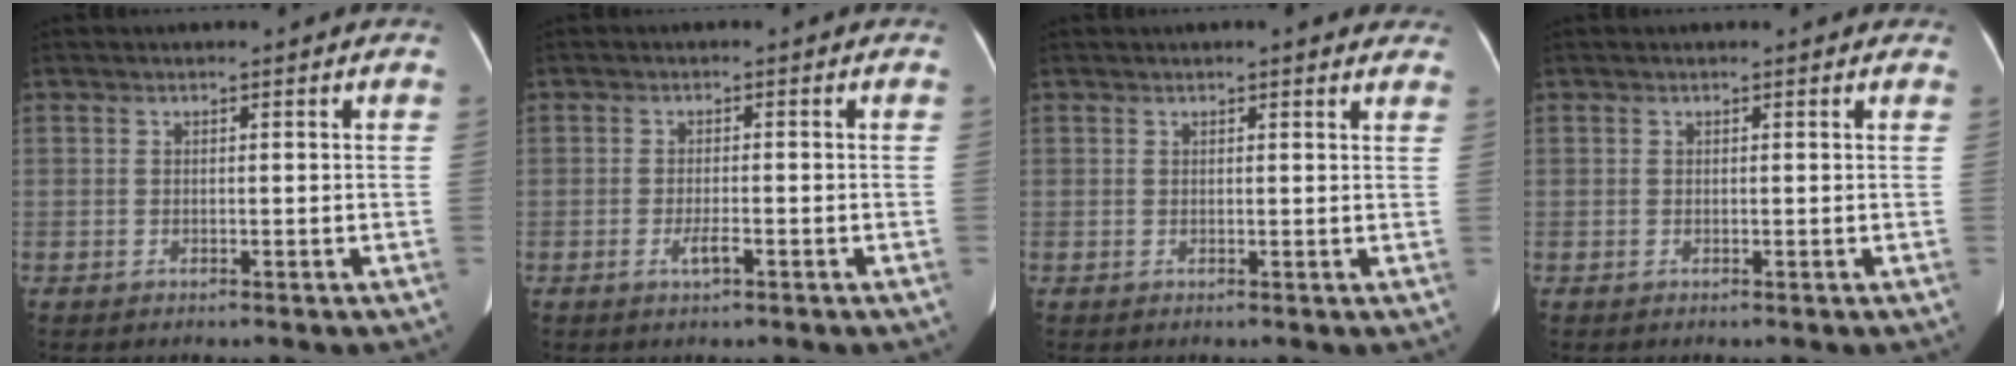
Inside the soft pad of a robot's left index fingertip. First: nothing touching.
{"total": 2.0, "force": [-1.0, 0.3, 1.7], "torque": [-0.036, -0.002, -0.017]}
{"total": 4.8, "force": [4.2, 1.0, 2.1], "torque": [-0.014, 0.010, 0.035]}
{"total": 1.2, "force": [1.1, 0.5, 0.3], "torque": [-0.007, 0.003, 0.003]}